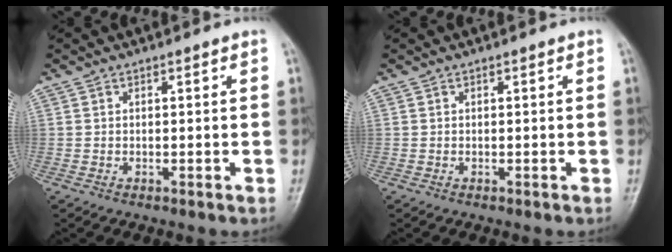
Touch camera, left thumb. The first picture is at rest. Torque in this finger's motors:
{"motor_torque": [0.00, 0.00, 0.00, 0.00, 0.00]}